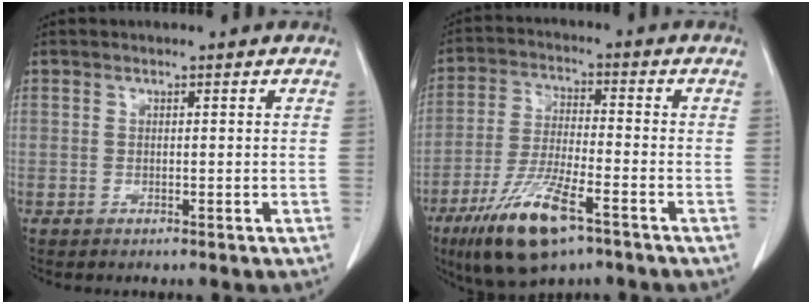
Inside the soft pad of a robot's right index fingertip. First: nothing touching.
{"total": 12.6, "force": [-7.4, 2.8, 9.8], "torque": [-0.198, -0.023, -0.128]}